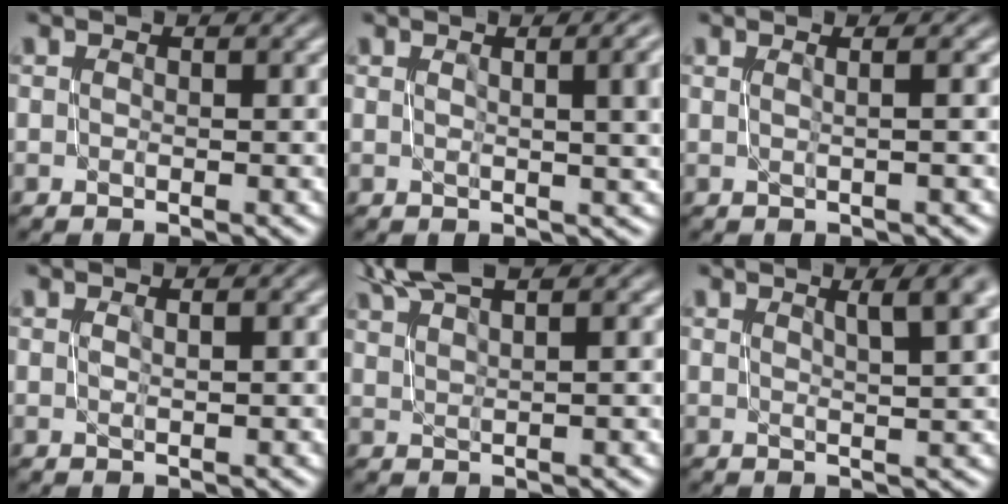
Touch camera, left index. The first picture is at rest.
{"total": 6.9, "force": [1.3, 3.0, 6.1], "torque": [-0.030, 0.014, 0.011]}
{"total": 1.5, "force": [0.2, 0.5, 1.4], "torque": [-0.017, 0.005, -0.006]}
{"total": 0.6, "force": [0.2, 0.2, 0.6], "torque": [-0.003, 0.003, -0.001]}
{"total": 3.7, "force": [3.1, 0.4, 2.0], "torque": [-0.026, 0.009, 0.052]}
{"total": 4.6, "force": [1.9, 1.1, 4.0], "torque": [-0.039, 0.009, 0.023]}